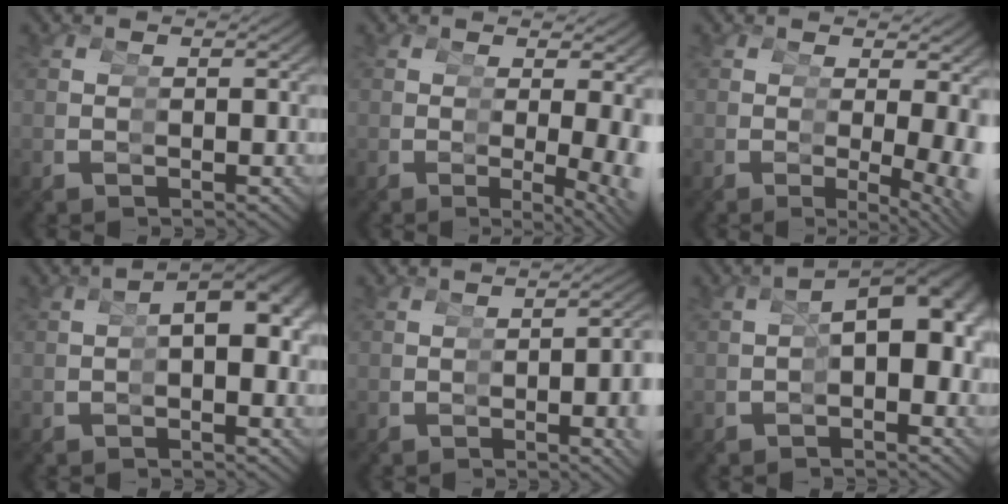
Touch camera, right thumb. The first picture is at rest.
{"total": 4.5, "force": [-0.5, 1.3, 4.3], "torque": [-0.059, -0.016, -0.007]}
{"total": 4.9, "force": [-0.6, 1.7, 4.5], "torque": [-0.062, -0.018, -0.007]}
{"total": 7.0, "force": [0.7, 4.0, 5.7], "torque": [-0.066, 0.009, -0.001]}
{"total": 4.6, "force": [-0.8, 1.1, 4.4], "torque": [-0.046, 0.006, -0.012]}
{"total": 8.9, "force": [-0.1, 5.5, 6.9], "torque": [-0.095, -0.002, -0.008]}